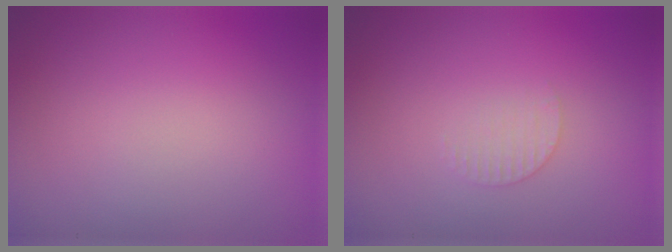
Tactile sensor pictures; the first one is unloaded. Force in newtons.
{"total": 1.3, "press": 1.2, "slide": 0.4}